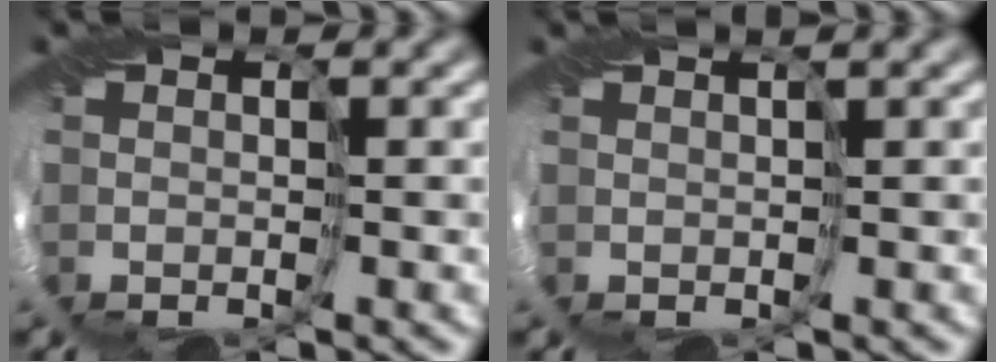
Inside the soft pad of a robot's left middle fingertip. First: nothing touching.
{"total": 1.0, "force": [0.8, -0.2, 0.6], "torque": [-0.016, -0.001, 0.015]}